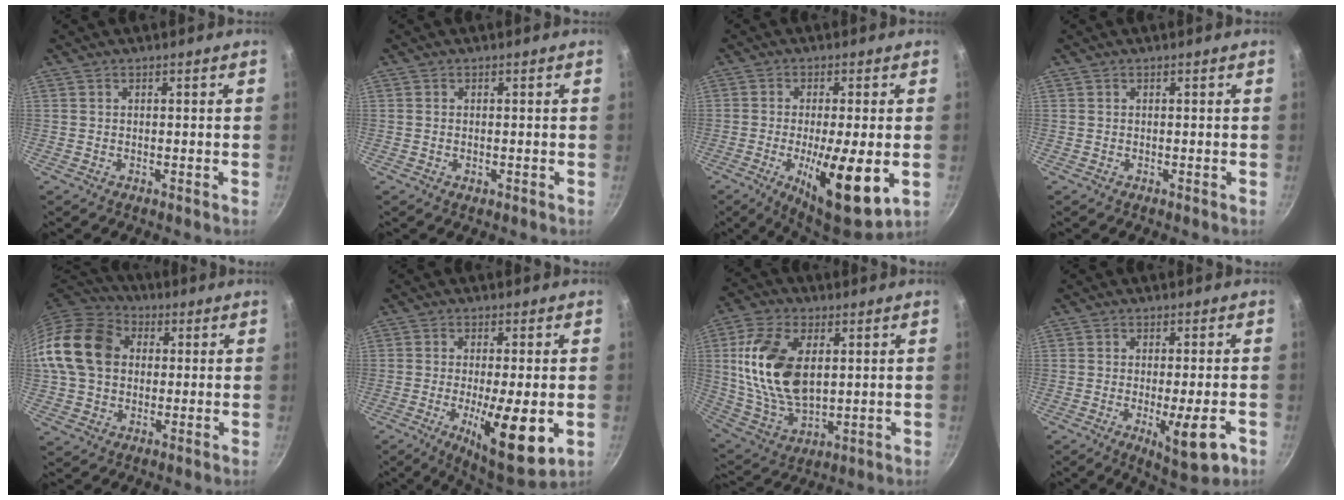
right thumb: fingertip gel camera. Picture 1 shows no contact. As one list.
[{"total": 0.7, "force": [-0.2, 0.4, 0.5], "torque": [-0.009, 0.000, -0.003]}, {"total": 13.4, "force": [-3.2, 3.2, 12.6], "torque": [-0.199, -0.005, -0.046]}, {"total": 0.0}, {"total": 15.3, "force": [2.1, 12.1, 9.2], "torque": [-0.155, 0.026, 0.023]}, {"total": 13.1, "force": [-2.9, 3.4, 12.3], "torque": [-0.190, -0.007, -0.040]}, {"total": 17.9, "force": [3.4, 10.5, 14.0], "torque": [-0.257, -0.011, 0.075]}, {"total": 9.5, "force": [-3.3, 2.3, 8.6], "torque": [-0.112, -0.001, -0.040]}]